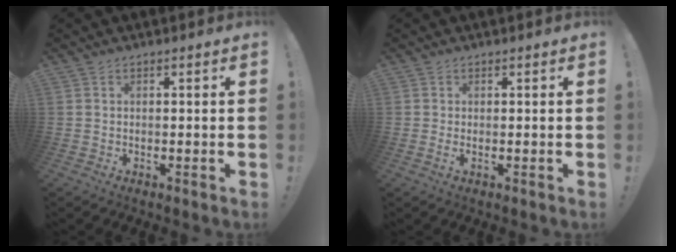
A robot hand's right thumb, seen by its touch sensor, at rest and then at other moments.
{"total": 0.9, "force": [0.4, 0.0, 0.8], "torque": [0.000, -0.009, 0.004]}